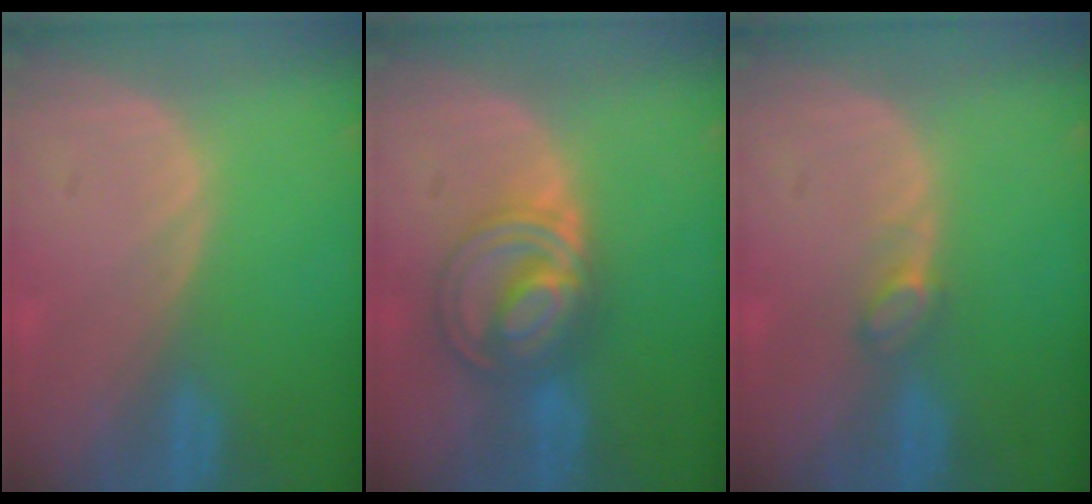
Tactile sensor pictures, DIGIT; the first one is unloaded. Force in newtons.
{"total": 7.4, "press": 7.3, "slide": 0.4}
{"total": 2.0, "press": 1.9, "slide": 0.2}